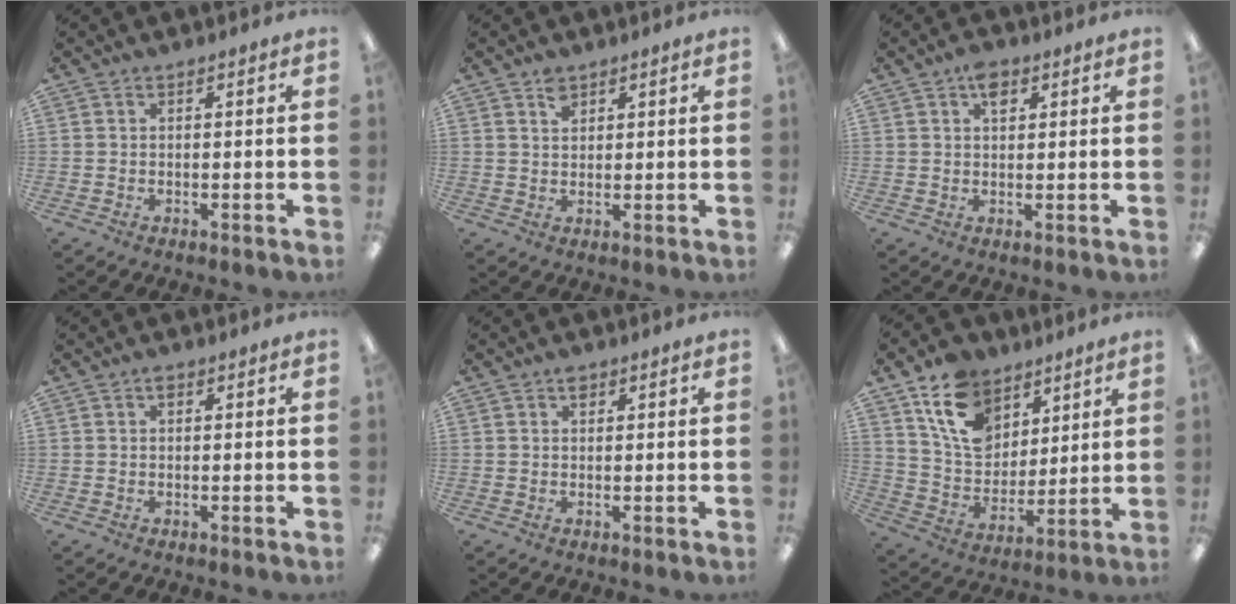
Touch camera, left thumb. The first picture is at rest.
{"total": 2.8, "force": [2.0, 1.6, 1.1], "torque": [-0.017, -0.005, 0.036]}
{"total": 3.8, "force": [1.9, 2.2, 2.5], "torque": [-0.031, -0.004, 0.028]}
{"total": 1.2, "force": [0.5, 0.7, 0.9], "torque": [-0.011, 0.001, 0.005]}
{"total": 1.4, "force": [0.8, 0.9, 0.8], "torque": [-0.009, -0.001, 0.013]}
{"total": 15.9, "force": [9.1, 11.0, 6.9], "torque": [-0.124, -0.037, 0.175]}